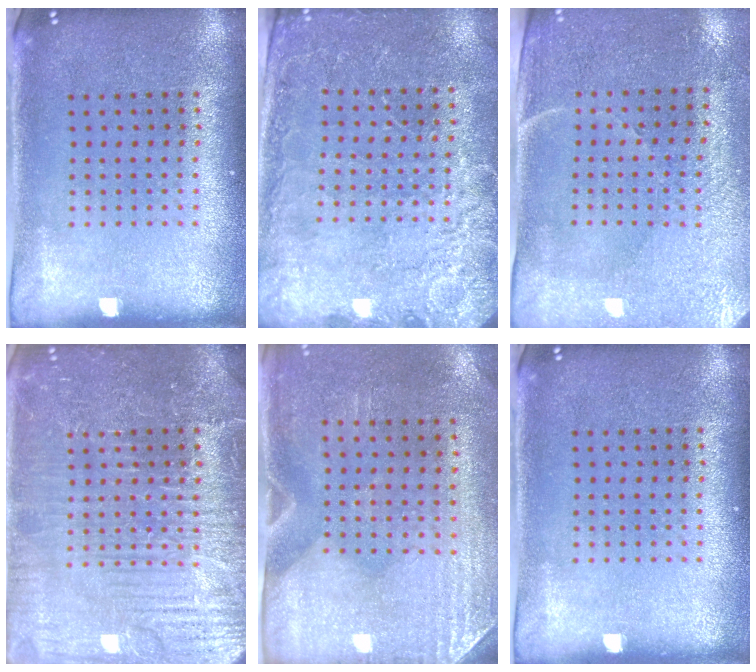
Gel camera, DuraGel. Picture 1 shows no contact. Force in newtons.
{"total": 2.6, "press": 2.6, "slide": 0.3}
{"total": 3.2, "press": 2.9, "slide": 1.3}
{"total": 4.6, "press": 4.6, "slide": 0.6}
{"total": 2.9, "press": 2.5, "slide": 1.5}
{"total": 0.0}